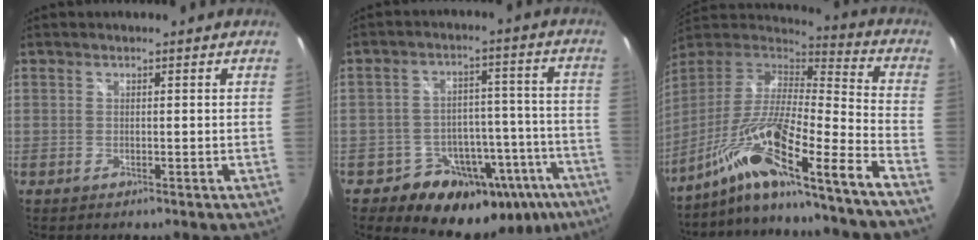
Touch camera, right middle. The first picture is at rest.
{"total": 18.1, "force": [-11.1, 12.6, 6.8], "torque": [-0.108, 0.039, -0.131]}
{"total": 20.7, "force": [-14.0, -0.4, 15.3], "torque": [-0.248, -0.052, -0.253]}